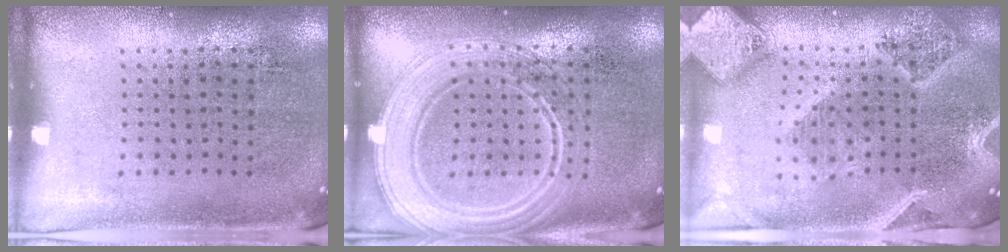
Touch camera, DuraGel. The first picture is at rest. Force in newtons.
{"total": 3.8, "press": 3.7, "slide": 0.6}
{"total": 3.3, "press": 2.8, "slide": 1.8}